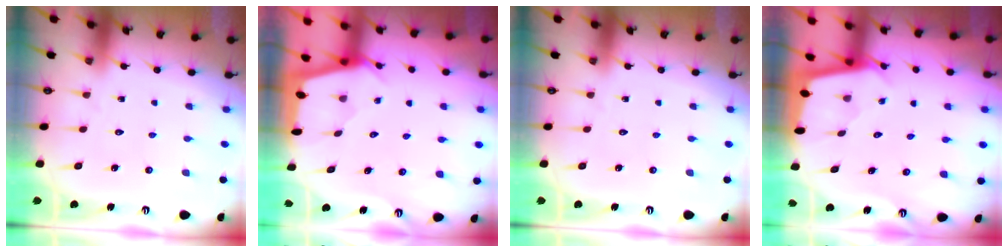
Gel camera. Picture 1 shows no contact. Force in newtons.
{"total": 2.2, "press": 2.2, "slide": 0.3}
{"total": 0.0}
{"total": 1.8, "press": 1.8, "slide": 0.2}